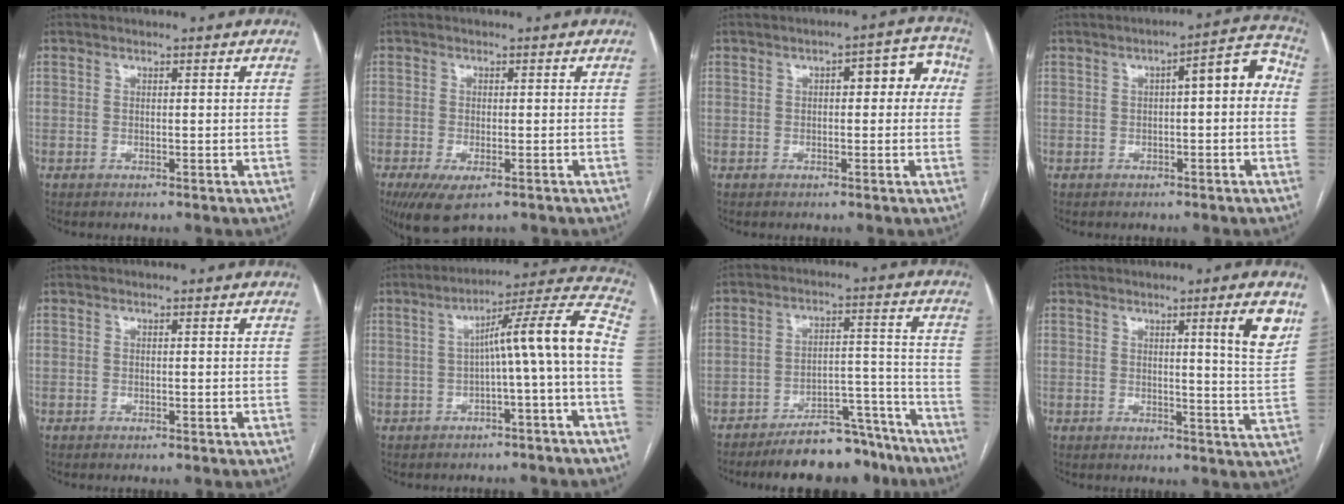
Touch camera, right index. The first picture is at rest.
{"total": 6.2, "force": [-3.8, 2.1, 4.4], "torque": [-0.072, -0.015, -0.061]}
{"total": 6.4, "force": [1.1, 2.7, 5.7], "torque": [-0.058, 0.037, 0.007]}
{"total": 7.0, "force": [0.5, 1.8, 6.8], "torque": [-0.083, 0.036, 0.002]}
{"total": 0.5, "force": [-0.5, 0.2, 0.1], "torque": [-0.008, 0.000, -0.010]}
{"total": 11.3, "force": [-1.9, -0.8, 11.1], "torque": [-0.151, 0.035, -0.030]}
{"total": 12.9, "force": [-11.6, 3.9, 4.1], "torque": [-0.034, 0.044, -0.173]}
{"total": 6.6, "force": [3.1, -0.6, 5.8], "torque": [-0.069, -0.020, 0.038]}